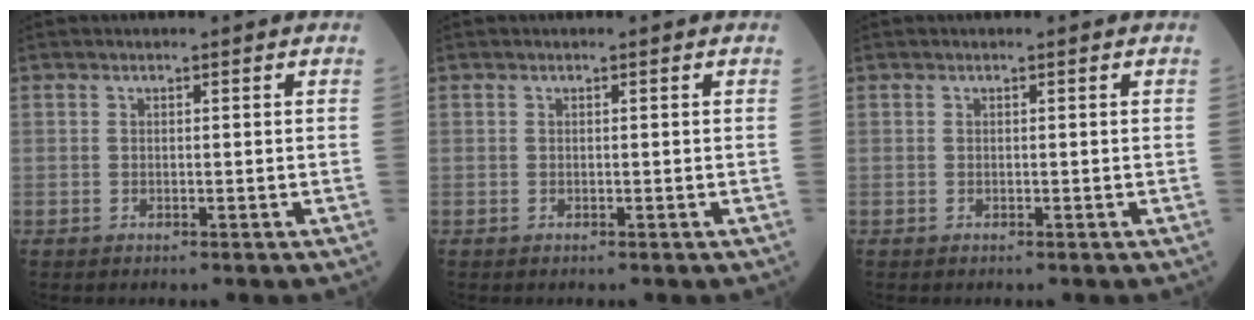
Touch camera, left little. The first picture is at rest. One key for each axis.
{"total": 0.0}
{"total": 0.0}